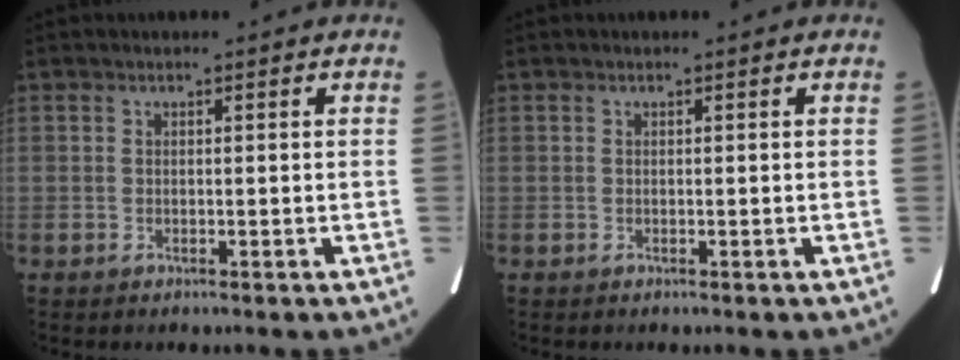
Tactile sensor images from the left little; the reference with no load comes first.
{"total": 0.0}